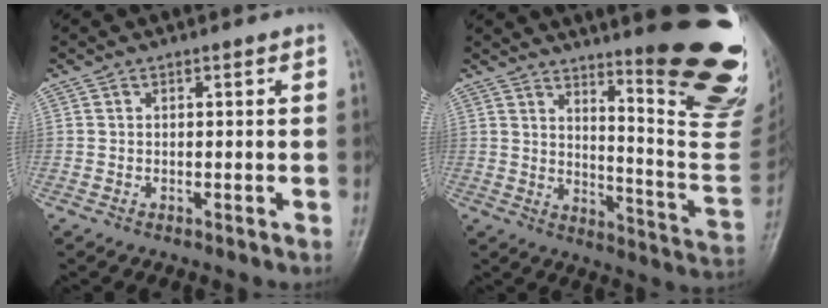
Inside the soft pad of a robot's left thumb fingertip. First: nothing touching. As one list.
[{"total": 24.3, "force": [14.1, 4.4, 19.3], "torque": [-0.212, -0.102, 0.193]}]